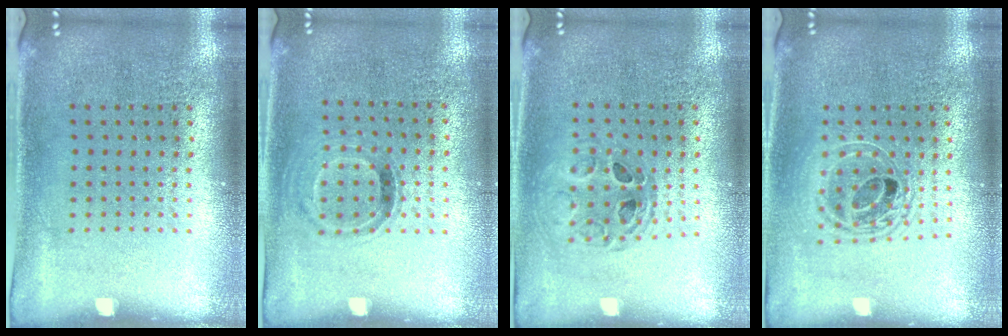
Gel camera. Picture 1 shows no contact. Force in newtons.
{"total": 0.9, "press": 0.7, "slide": 0.5}
{"total": 0.8, "press": 0.8, "slide": 0.0}
{"total": 1.7, "press": 1.4, "slide": 1.0}